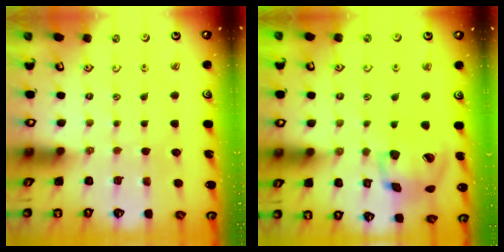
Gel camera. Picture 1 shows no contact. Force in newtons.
{"total": 21.5, "press": 21.2, "slide": 3.3}